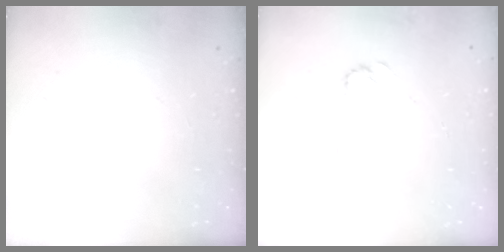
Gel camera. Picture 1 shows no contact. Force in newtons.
{"total": 2.2, "press": 2.2, "slide": 0.1}